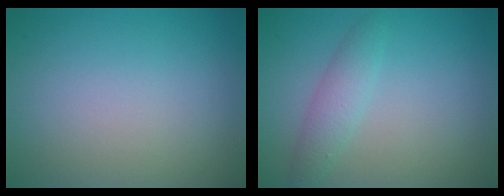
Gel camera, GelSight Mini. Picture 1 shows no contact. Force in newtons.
{"total": 2.3, "press": 2.3, "slide": 0.1}